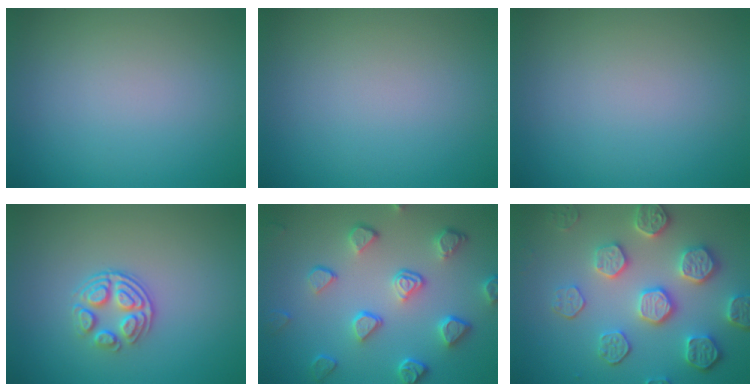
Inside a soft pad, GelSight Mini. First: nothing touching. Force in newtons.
{"total": 0.0}
{"total": 0.0}
{"total": 3.1, "press": 2.6, "slide": 1.7}
{"total": 5.2, "press": 4.2, "slide": 3.0}
{"total": 6.1, "press": 5.3, "slide": 3.0}